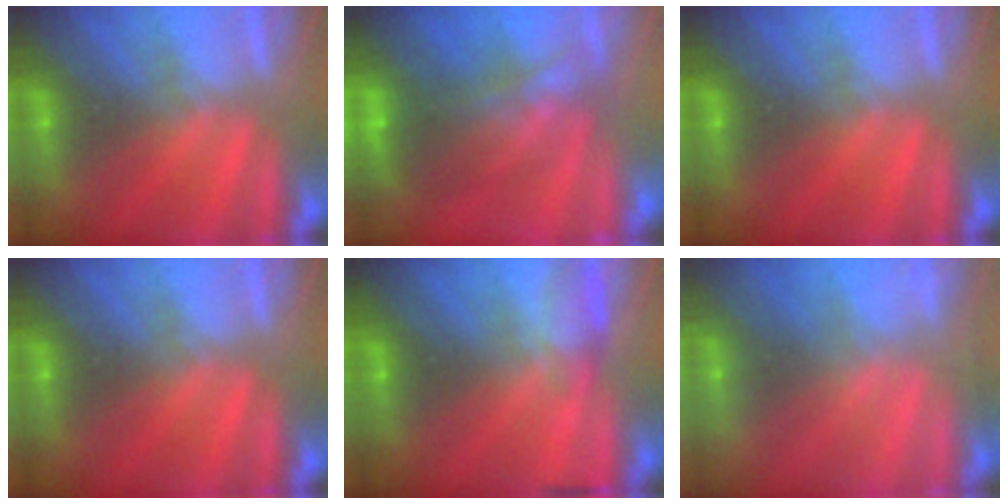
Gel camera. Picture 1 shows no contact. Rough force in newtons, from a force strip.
{"total": 5.6}
{"total": 0.0}
{"total": 0.0}
{"total": 4.6}
{"total": 2.2}